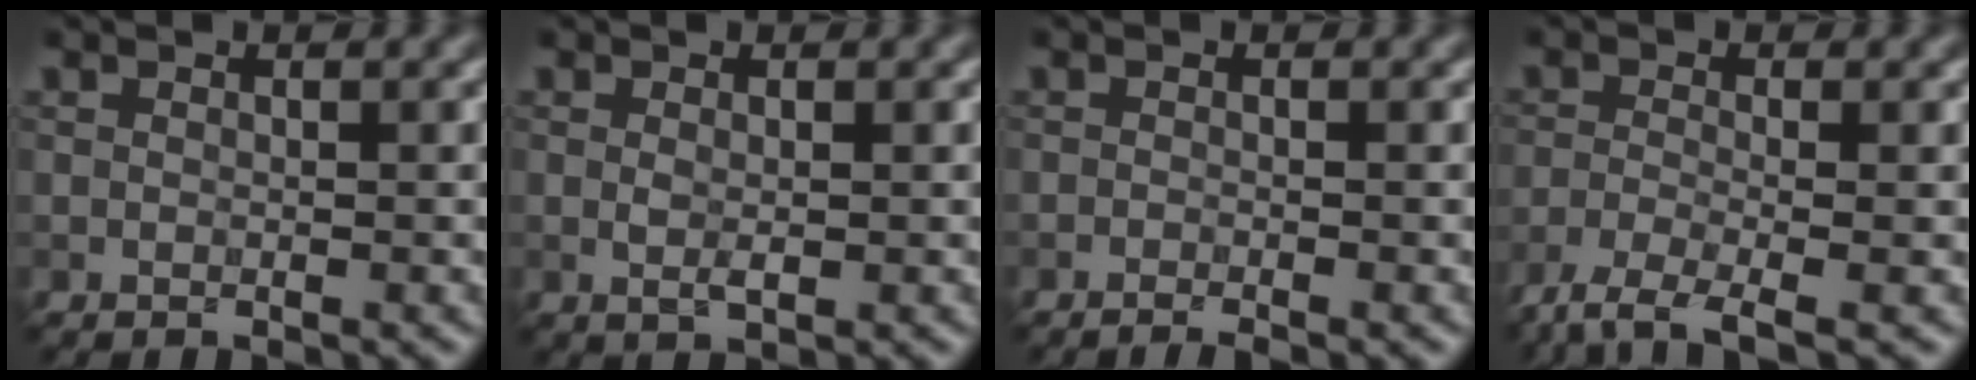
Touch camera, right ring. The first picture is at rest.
{"total": 1.2, "force": [0.1, 0.6, 1.0], "torque": [-0.023, -0.002, 0.002]}
{"total": 1.8, "force": [-1.3, 0.3, 1.2], "torque": [-0.020, 0.001, -0.020]}
{"total": 4.2, "force": [-3.2, 0.9, 2.7], "torque": [-0.056, -0.008, -0.072]}